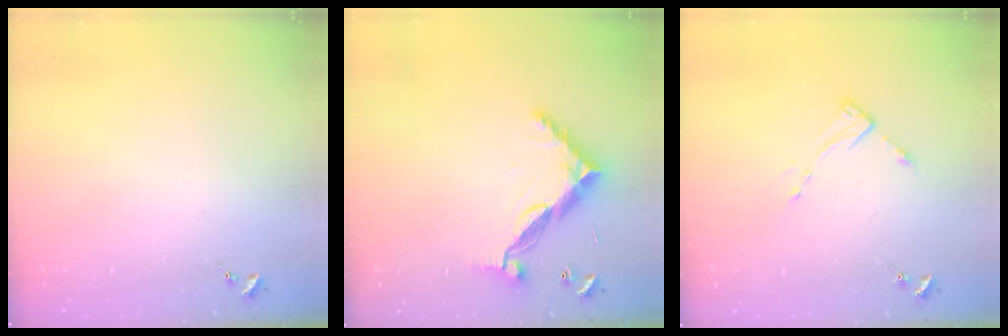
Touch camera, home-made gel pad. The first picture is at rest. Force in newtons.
{"total": 11.5, "press": 11.4, "slide": 1.0}
{"total": 3.6, "press": 3.5, "slide": 0.4}